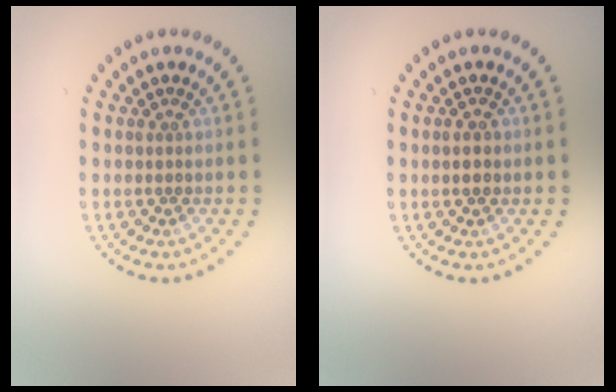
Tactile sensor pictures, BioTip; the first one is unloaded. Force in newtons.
{"total": 1.8, "press": 1.8, "slide": 0.2}